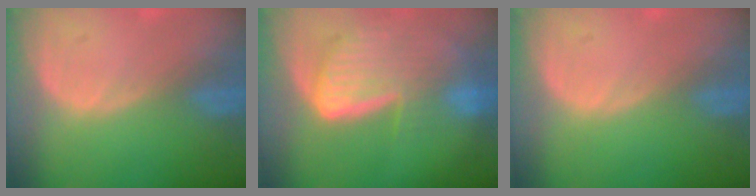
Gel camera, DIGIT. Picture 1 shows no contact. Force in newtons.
{"total": 9.2, "press": 8.1, "slide": 4.5}
{"total": 0.0}